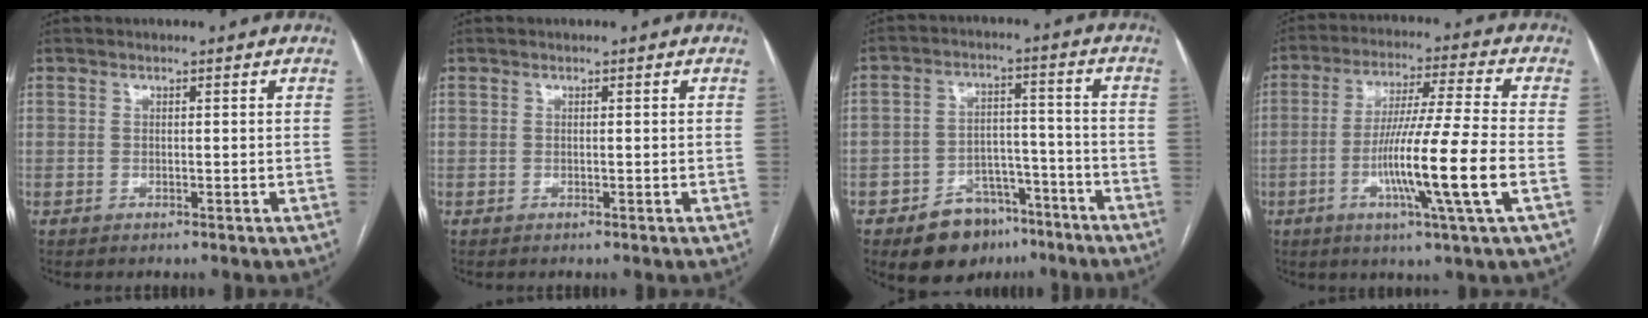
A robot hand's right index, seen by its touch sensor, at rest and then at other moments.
{"total": 0.0}
{"total": 10.0, "force": [-6.6, 6.4, 4.0], "torque": [-0.053, 0.027, -0.096]}
{"total": 13.9, "force": [-3.8, -1.4, 13.3], "torque": [-0.247, -0.014, -0.075]}